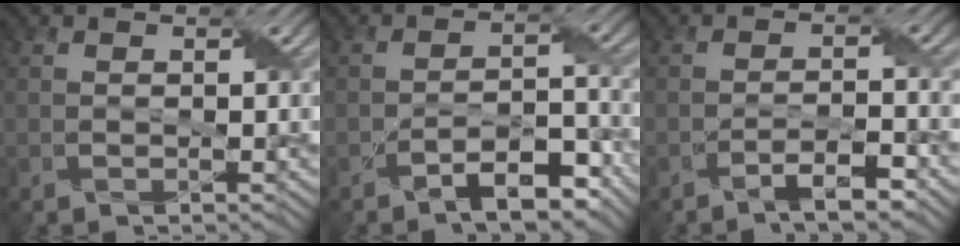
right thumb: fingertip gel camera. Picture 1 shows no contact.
{"total": 6.1, "force": [-4.2, 1.9, 4.0], "torque": [-0.062, 0.005, -0.069]}
{"total": 3.7, "force": [-2.7, 0.5, 2.5], "torque": [-0.045, 0.011, -0.048]}